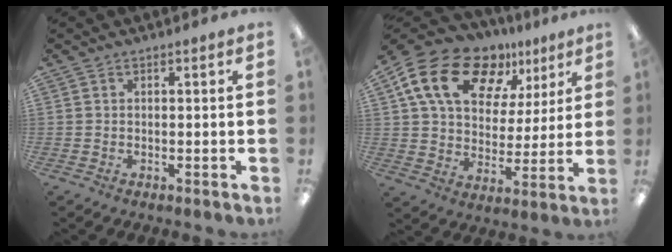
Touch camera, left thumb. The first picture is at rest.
{"total": 19.3, "force": [10.9, 12.1, 10.3], "torque": [-0.183, -0.046, 0.199]}